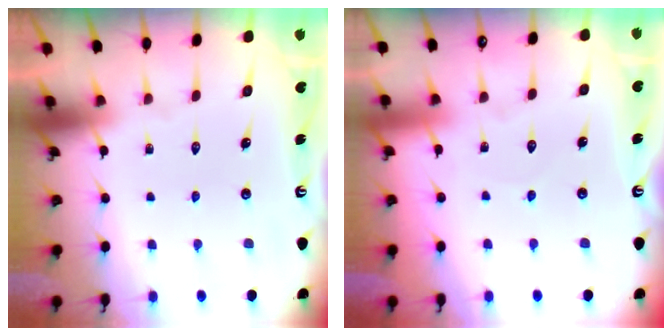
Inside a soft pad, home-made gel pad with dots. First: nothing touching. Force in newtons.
{"total": 2.6, "press": 2.6, "slide": 0.2}